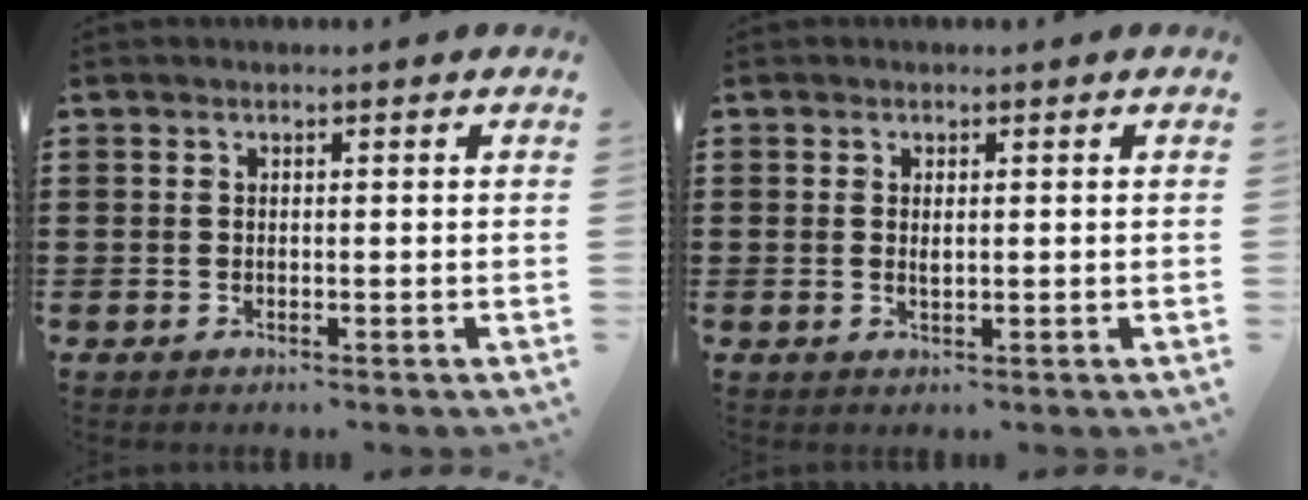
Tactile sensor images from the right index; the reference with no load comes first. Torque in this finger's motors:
{"motor_torque": [0.00, 2.14, 0.01, 0.00]}